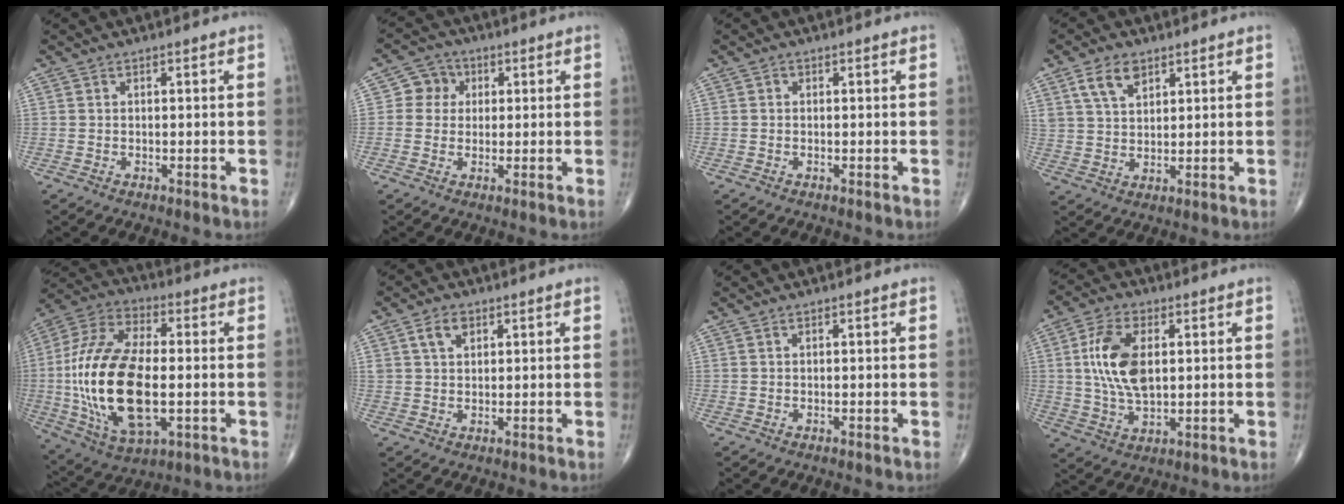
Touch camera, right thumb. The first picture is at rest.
{"total": 5.1, "force": [0.9, 4.8, 1.5], "torque": [0.006, 0.007, 0.005]}
{"total": 0.5, "force": [0.0, 0.5, 0.2], "torque": [0.002, 0.002, -0.001]}
{"total": 6.4, "force": [3.5, 3.7, 3.7], "torque": [-0.059, -0.015, 0.070]}
{"total": 24.4, "force": [-2.3, 11.7, 21.3], "torque": [-0.445, 0.002, -0.032]}
{"total": 3.9, "force": [1.8, 2.6, 2.3], "torque": [-0.035, -0.002, 0.036]}
{"total": 0.0}
{"total": 11.8, "force": [2.0, 6.3, 9.8], "torque": [-0.189, -0.004, 0.040]}